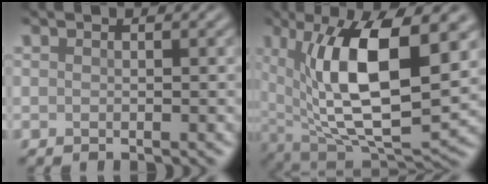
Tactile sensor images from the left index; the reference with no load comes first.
{"total": 13.4, "force": [2.8, 5.4, 11.9], "torque": [-0.196, -0.005, 0.049]}